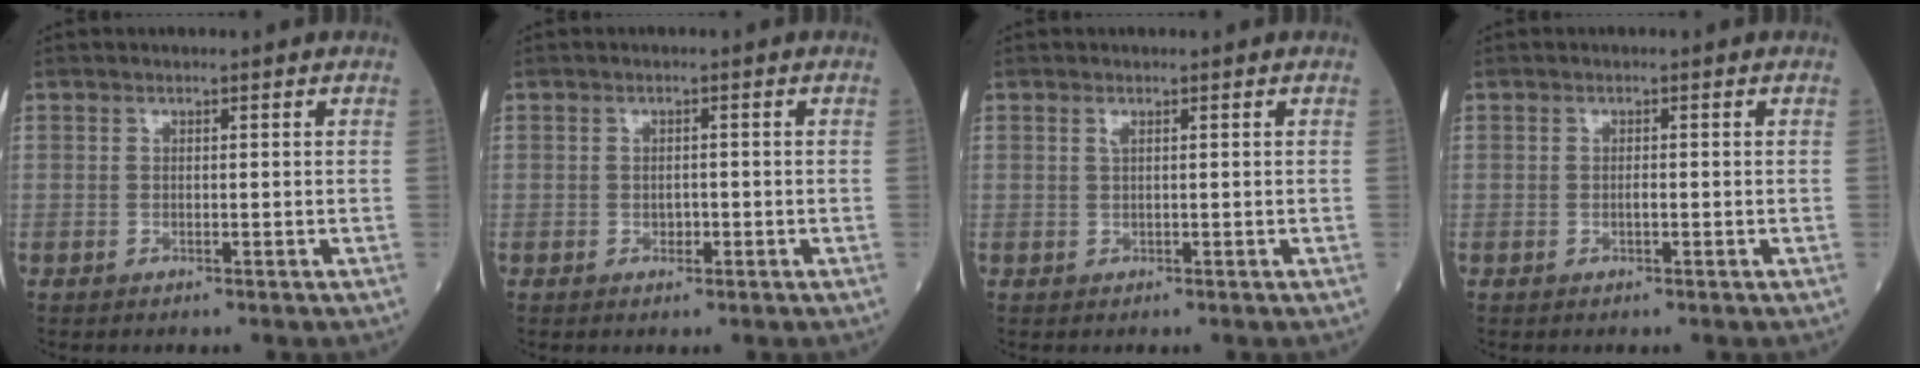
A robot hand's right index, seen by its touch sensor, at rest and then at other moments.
{"total": 1.2, "force": [-0.4, 0.7, 0.8], "torque": [-0.011, 0.002, -0.004]}
{"total": 0.6, "force": [0.3, 0.0, 0.4], "torque": [-0.014, 0.001, 0.007]}
{"total": 0.6, "force": [-0.2, 0.1, 0.6], "torque": [-0.012, 0.001, -0.002]}